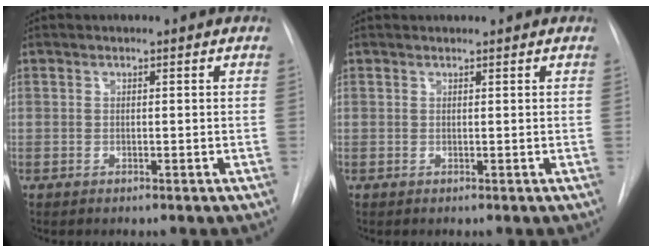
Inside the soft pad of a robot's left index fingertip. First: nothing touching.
{"total": 0.6, "force": [0.6, 0.1, 0.0], "torque": [-0.006, 0.014, 0.011]}